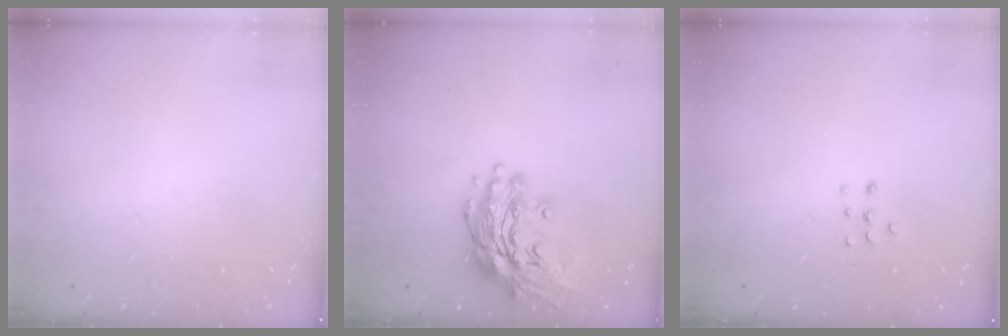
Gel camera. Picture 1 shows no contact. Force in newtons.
{"total": 16.9, "press": 16.6, "slide": 3.1}
{"total": 4.1, "press": 4.1, "slide": 0.5}